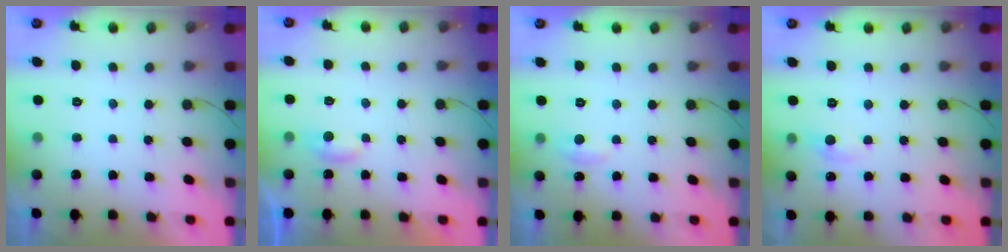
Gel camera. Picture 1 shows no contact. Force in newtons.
{"total": 3.5, "press": 3.4, "slide": 0.3}
{"total": 5.2, "press": 5.1, "slide": 0.7}
{"total": 4.9, "press": 4.9, "slide": 0.6}